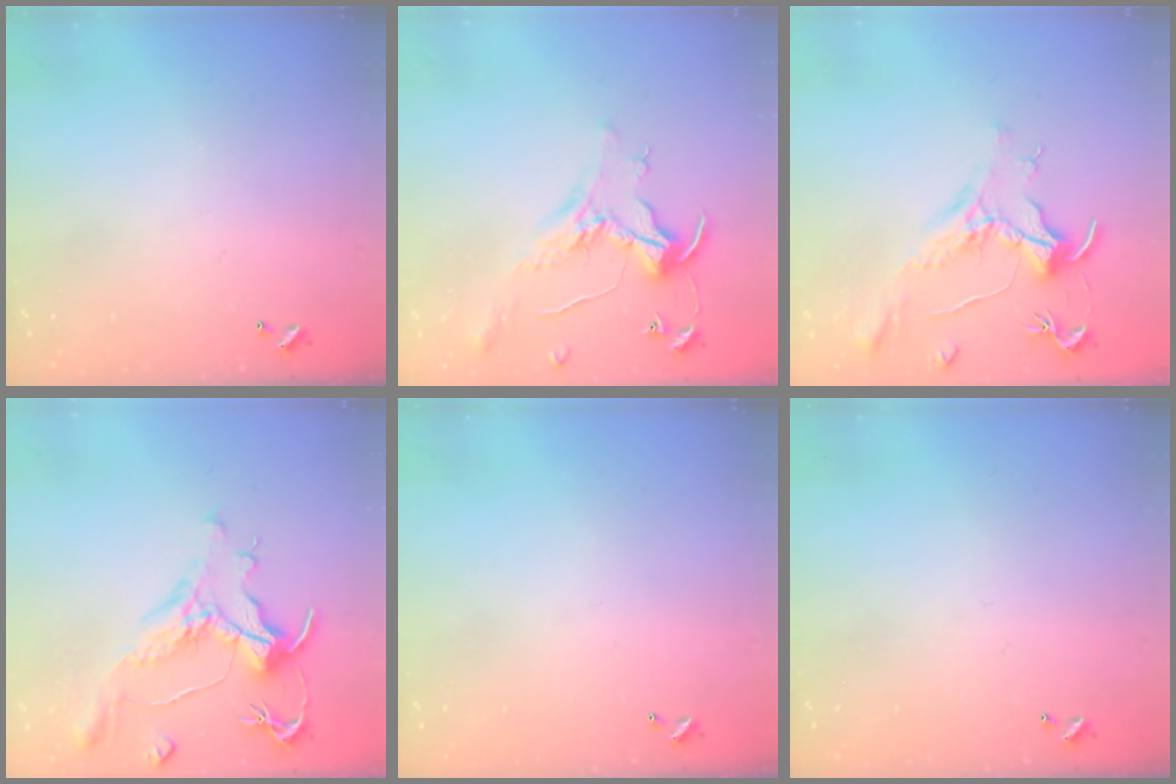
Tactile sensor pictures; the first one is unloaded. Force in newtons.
{"total": 0.8, "press": 0.0, "slide": 0.8}
{"total": 1.5, "press": 1.3, "slide": 0.8}
{"total": 1.1, "press": 0.2, "slide": 1.1}
{"total": 0.0}
{"total": 0.0}